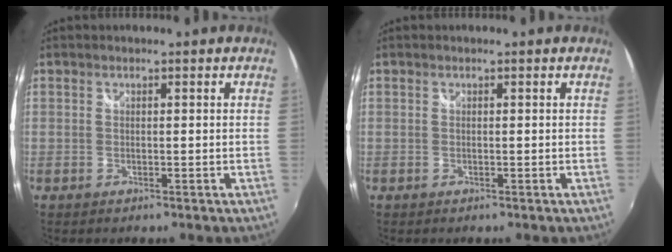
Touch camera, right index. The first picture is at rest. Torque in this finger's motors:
{"motor_torque": [0.00, 0.00, 0.00, 0.00]}